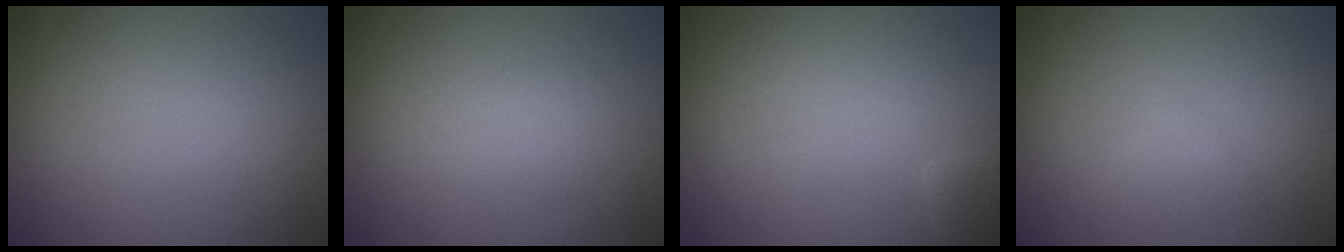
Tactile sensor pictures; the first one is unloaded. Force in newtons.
{"total": 2.2, "press": 2.2, "slide": 0.1}
{"total": 1.3, "press": 1.3, "slide": 0.1}
{"total": 1.4, "press": 1.4, "slide": 0.1}